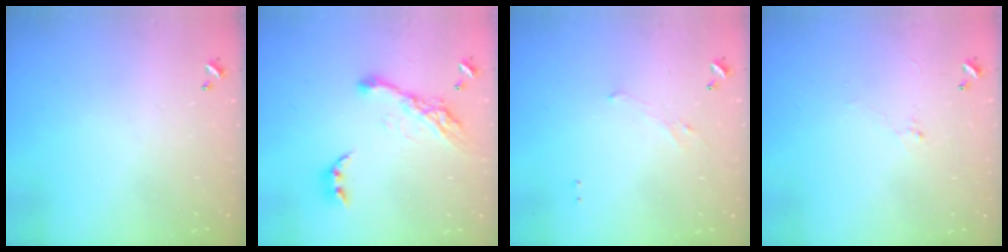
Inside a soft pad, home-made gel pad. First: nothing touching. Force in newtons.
{"total": 15.5, "press": 15.4, "slide": 1.4}
{"total": 1.2, "press": 0.9, "slide": 0.8}
{"total": 0.6, "press": 0.3, "slide": 0.5}